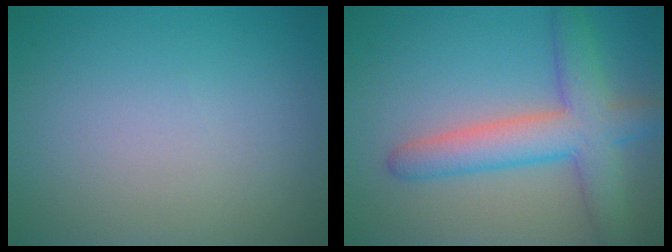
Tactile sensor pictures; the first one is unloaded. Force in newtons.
{"total": 6.2, "press": 6.2, "slide": 0.3}